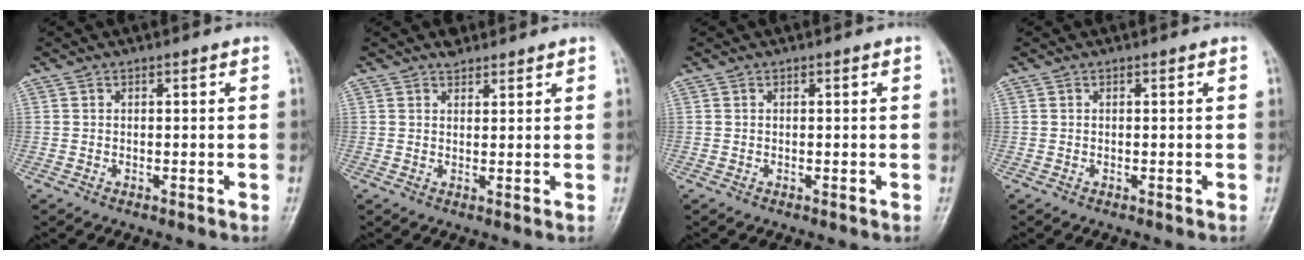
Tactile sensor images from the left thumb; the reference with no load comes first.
{"total": 2.2, "force": [1.8, 1.2, 0.4], "torque": [0.004, -0.012, 0.026]}
{"total": 0.0}
{"total": 0.0}